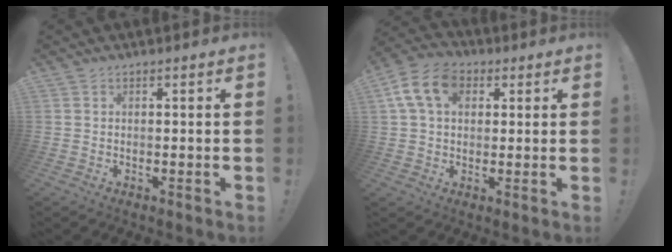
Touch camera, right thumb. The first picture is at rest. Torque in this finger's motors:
{"motor_torque": [0.33, 0.32, 0.41, 0.19, 0.03]}